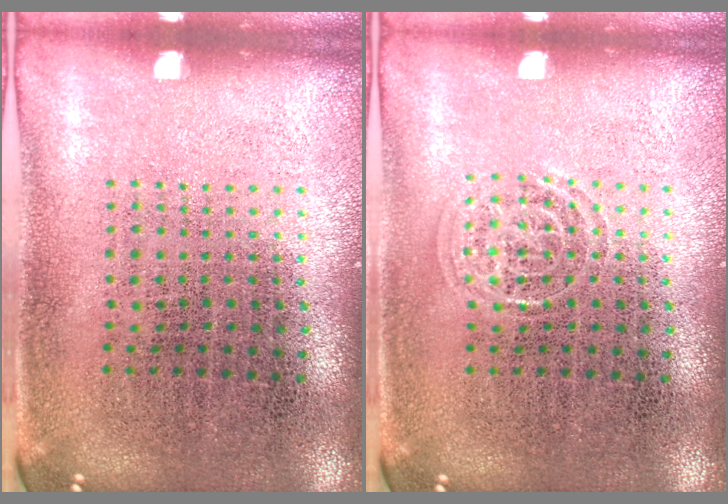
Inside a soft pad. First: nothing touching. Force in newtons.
{"total": 1.3, "press": 1.3, "slide": 0.2}